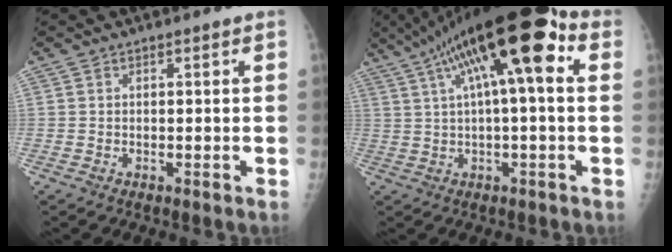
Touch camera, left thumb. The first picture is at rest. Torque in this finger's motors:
{"motor_torque": [1.40, 0.58, 2.21, -0.57, 0.54]}